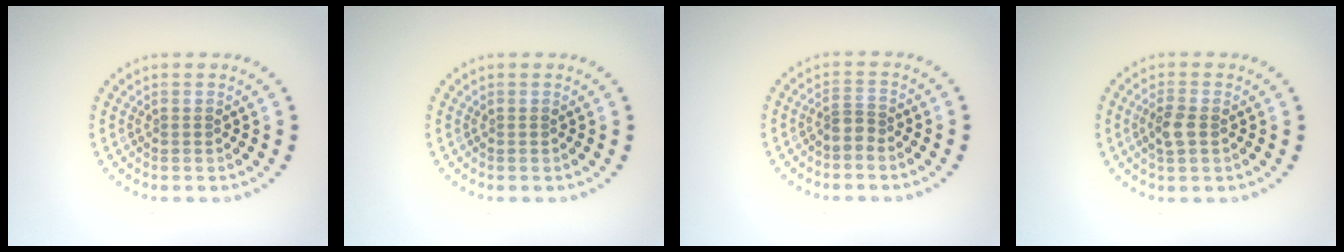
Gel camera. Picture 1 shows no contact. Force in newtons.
{"total": 0.0}
{"total": 1.3, "press": 0.8, "slide": 0.9}
{"total": 2.1, "press": 2.0, "slide": 0.5}